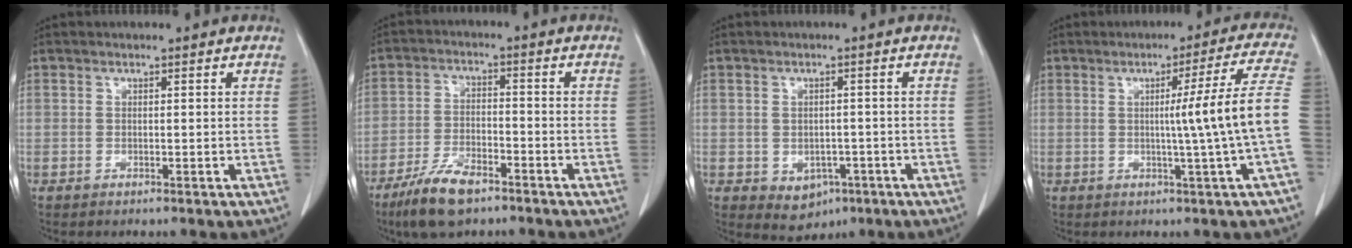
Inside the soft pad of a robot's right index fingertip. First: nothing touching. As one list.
[{"total": 8.7, "force": [-6.2, 2.8, 5.4], "torque": [-0.111, -0.012, -0.113]}, {"total": 4.6, "force": [-1.8, 3.5, 2.3], "torque": [-0.027, 0.001, -0.010]}, {"total": 10.7, "force": [-1.0, -2.6, 10.3], "torque": [-0.135, 0.001, -0.011]}]